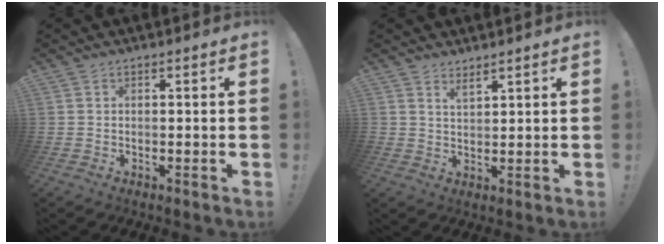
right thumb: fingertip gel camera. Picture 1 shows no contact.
{"total": 2.8, "force": [2.5, 0.6, 1.0], "torque": [-0.007, -0.019, 0.044]}